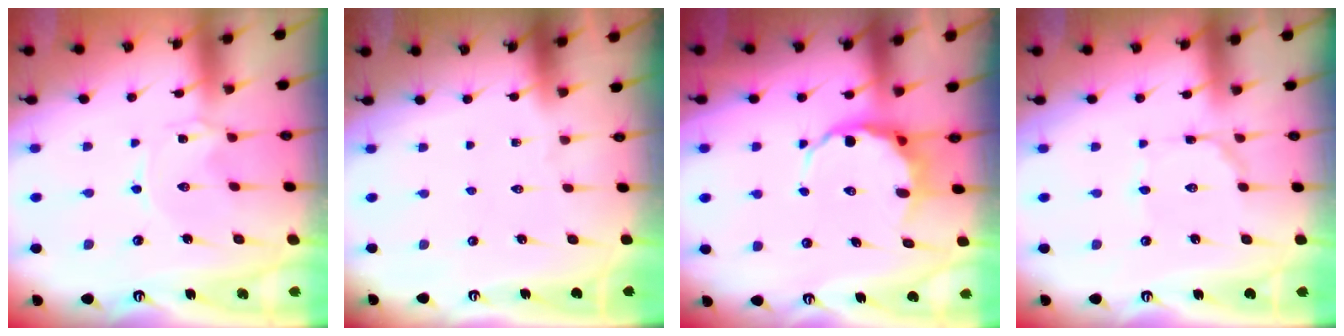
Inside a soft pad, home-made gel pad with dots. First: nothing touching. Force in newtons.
{"total": 0.0}
{"total": 6.4, "press": 6.2, "slide": 1.6}
{"total": 2.5, "press": 2.5, "slide": 0.1}